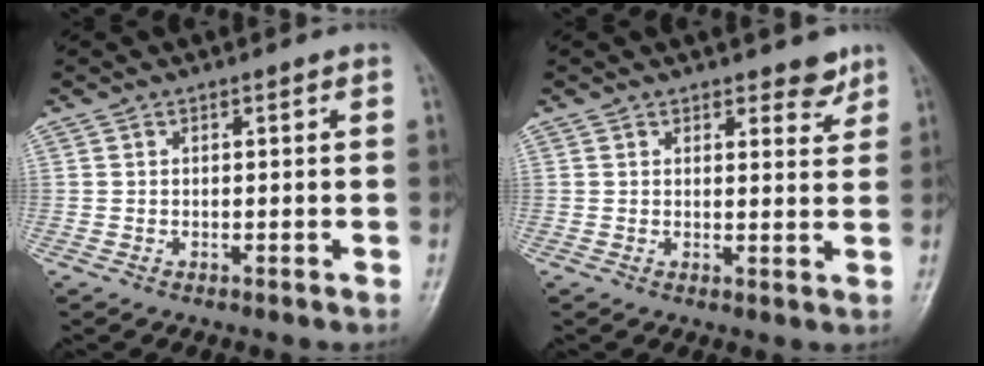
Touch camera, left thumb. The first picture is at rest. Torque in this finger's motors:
{"motor_torque": [-0.02, 0.02, -0.03, -0.20, 0.01]}